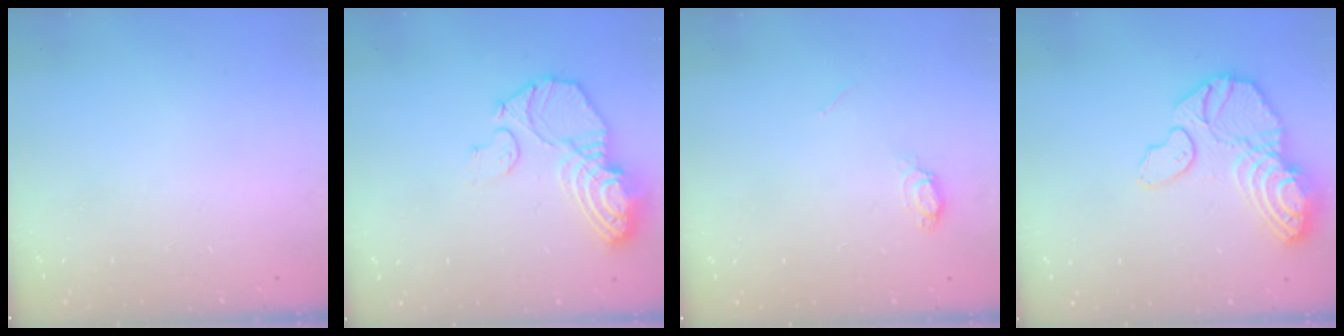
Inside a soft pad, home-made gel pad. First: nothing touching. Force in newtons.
{"total": 14.4, "press": 14.4, "slide": 1.1}
{"total": 5.6, "press": 5.5, "slide": 0.6}
{"total": 17.8, "press": 17.7, "slide": 1.6}